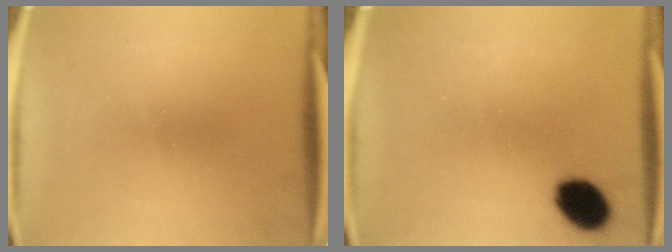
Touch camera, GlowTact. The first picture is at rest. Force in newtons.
{"total": 8.3}